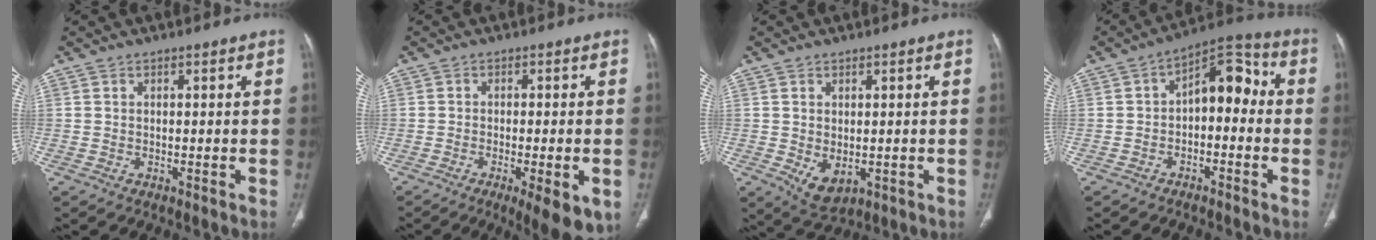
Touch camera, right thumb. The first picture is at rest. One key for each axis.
{"total": 9.4, "fx": -4.0, "fy": 2.5, "fz": 8.1, "tx": -0.109, "ty": -0.009, "tz": -0.055}
{"total": 4.9, "fx": -0.8, "fy": 3.0, "fz": 3.8, "tx": -0.059, "ty": -0.008, "tz": 0.005}
{"total": 10.2, "fx": -0.8, "fy": 6.0, "fz": 8.2, "tx": -0.084, "ty": 0.049, "tz": -0.025}